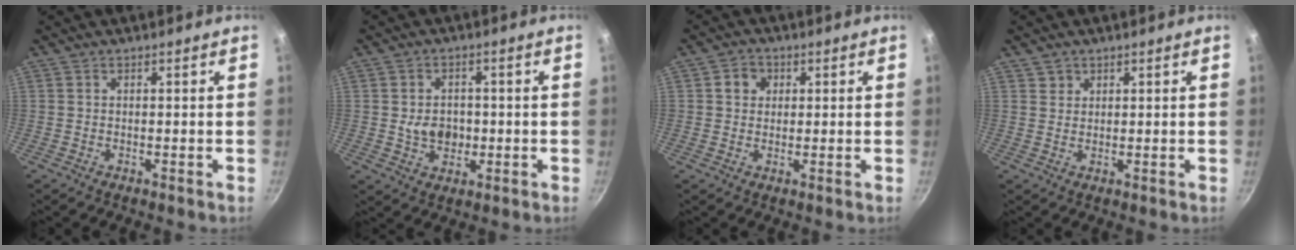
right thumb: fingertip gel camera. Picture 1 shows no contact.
{"total": 6.5, "force": [-0.6, 5.0, 4.1], "torque": [-0.043, 0.002, -0.006]}
{"total": 3.7, "force": [1.0, 3.3, 1.4], "torque": [0.001, 0.004, 0.011]}
{"total": 1.9, "force": [1.1, 1.5, 0.2], "torque": [0.009, 0.003, 0.017]}